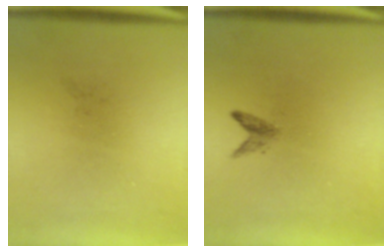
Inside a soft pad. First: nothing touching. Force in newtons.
{"total": 1.3}